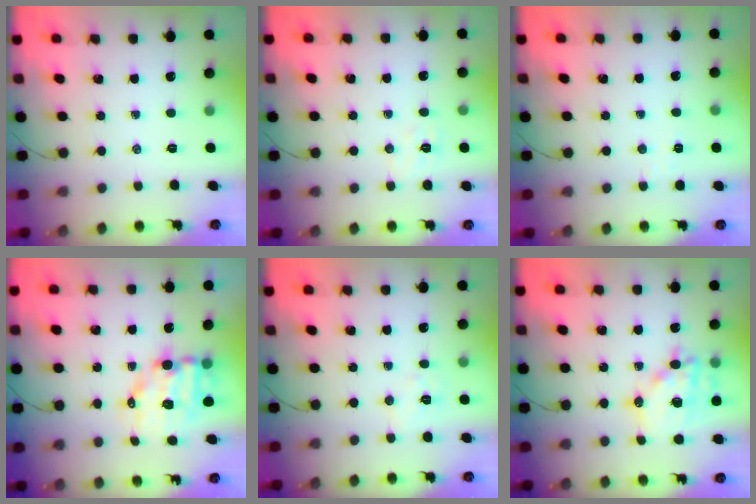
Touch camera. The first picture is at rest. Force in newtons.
{"total": 4.6, "press": 4.5, "slide": 1.1}
{"total": 2.2, "press": 2.1, "slide": 0.7}
{"total": 9.3, "press": 9.1, "slide": 2.1}
{"total": 5.6, "press": 5.5, "slide": 1.1}
{"total": 15.8, "press": 15.4, "slide": 3.4}